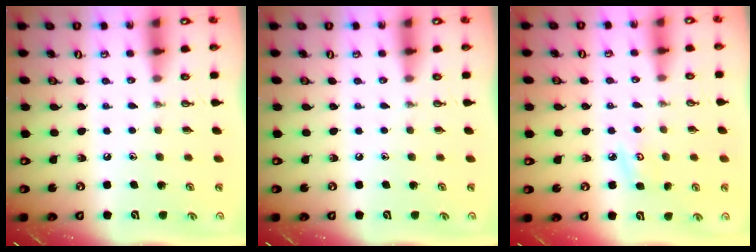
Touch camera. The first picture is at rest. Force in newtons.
{"total": 0.0}
{"total": 4.0, "press": 4.0, "slide": 0.5}